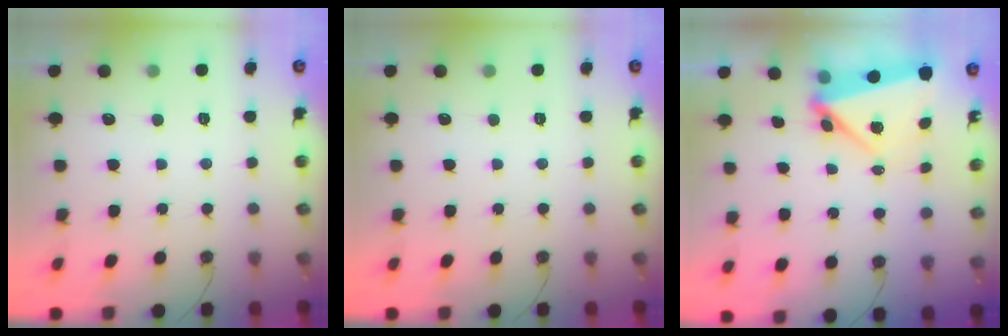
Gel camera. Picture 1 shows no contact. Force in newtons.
{"total": 0.0}
{"total": 5.8, "press": 4.9, "slide": 3.1}